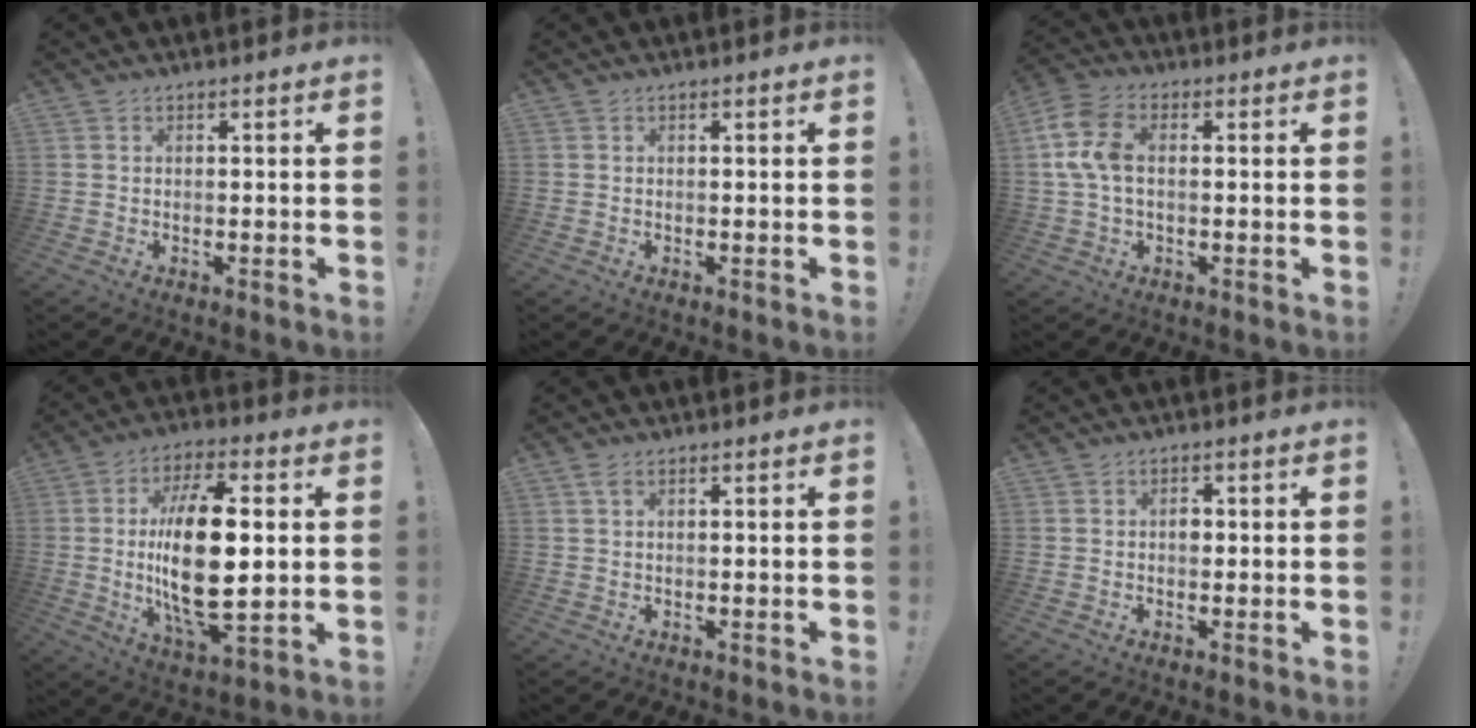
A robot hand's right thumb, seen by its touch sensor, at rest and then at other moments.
{"total": 0.0}
{"total": 9.9, "force": [1.0, 6.3, 7.6], "torque": [-0.164, 0.010, 0.025]}
{"total": 21.6, "force": [0.6, 8.9, 19.6], "torque": [-0.378, -0.009, 0.002]}
{"total": 1.4, "force": [0.7, 0.7, 1.0], "torque": [-0.015, -0.001, 0.011]}
{"total": 2.1, "force": [-0.5, 1.5, 1.5], "torque": [-0.026, 0.008, -0.012]}